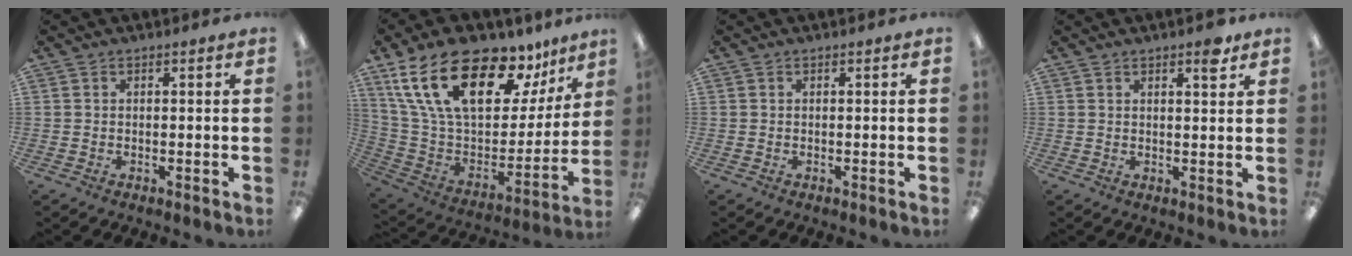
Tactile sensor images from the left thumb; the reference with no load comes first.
{"total": 26.6, "force": [16.3, 12.2, 17.1], "torque": [-0.305, -0.091, 0.284]}
{"total": 0.0}
{"total": 3.2, "force": [2.4, 0.8, 2.1], "torque": [-0.021, -0.009, 0.036]}